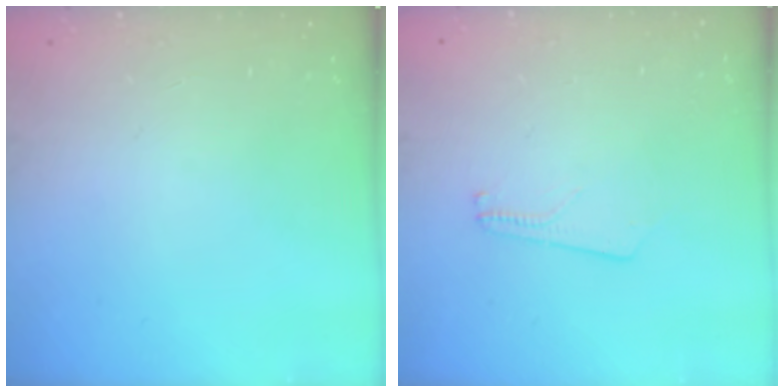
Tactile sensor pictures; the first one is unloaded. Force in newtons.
{"total": 2.6, "press": 2.6, "slide": 0.3}